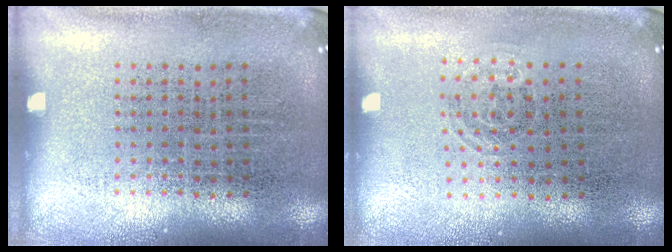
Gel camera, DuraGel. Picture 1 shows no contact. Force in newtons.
{"total": 0.7, "press": 0.5, "slide": 0.5}